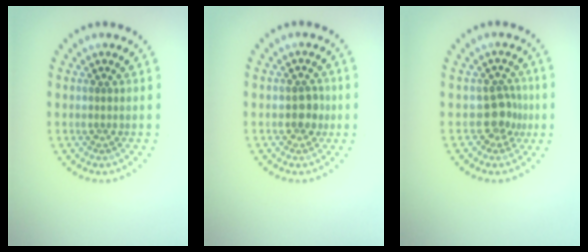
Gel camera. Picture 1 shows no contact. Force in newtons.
{"total": 1.9, "press": 1.8, "slide": 0.3}
{"total": 2.3, "press": 1.8, "slide": 1.4}